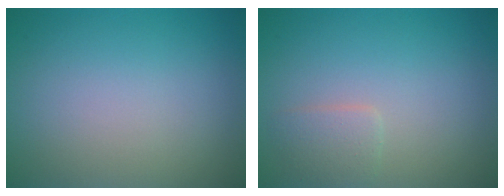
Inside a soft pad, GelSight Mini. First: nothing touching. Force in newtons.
{"total": 1.6, "press": 1.5, "slide": 0.2}